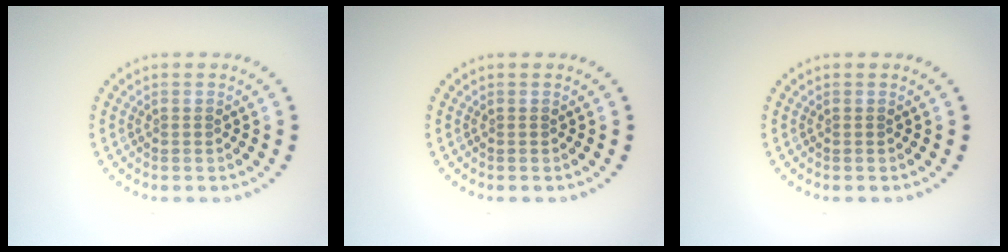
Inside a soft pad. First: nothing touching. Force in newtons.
{"total": 0.0}
{"total": 0.0}